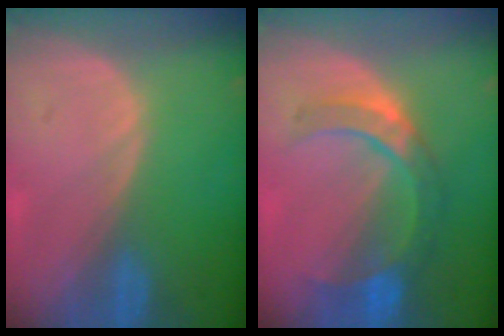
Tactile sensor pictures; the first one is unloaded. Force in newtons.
{"total": 7.1, "press": 7.0, "slide": 0.8}